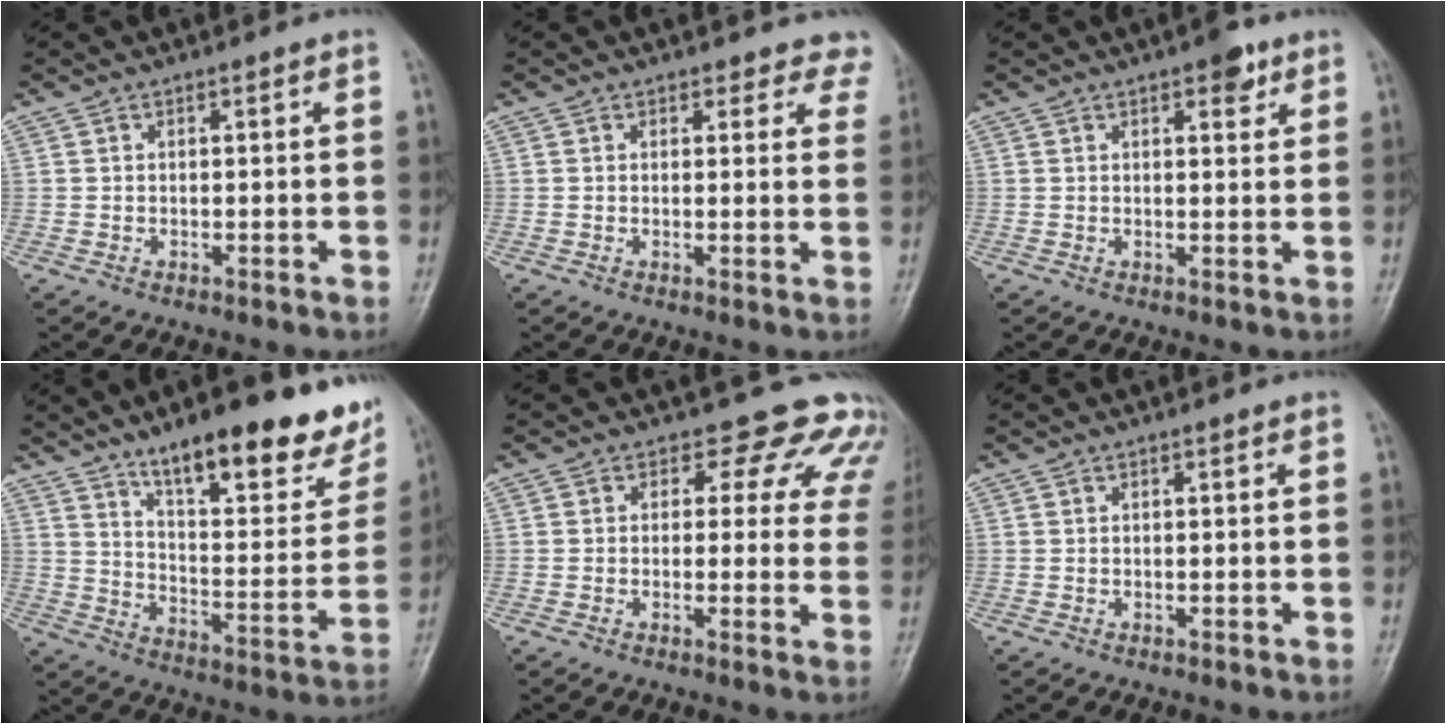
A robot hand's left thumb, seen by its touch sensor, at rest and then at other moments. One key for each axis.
{"total": 6.2, "fx": 5.4, "fy": 3.2, "fz": 0.2, "tx": 0.056, "ty": -0.019, "tz": 0.032}
{"total": 3.9, "fx": 2.3, "fy": 1.8, "fz": 2.6, "tx": -0.019, "ty": -0.008, "tz": 0.027}
{"total": 23.4, "fx": 15.8, "fy": 7.4, "fz": 15.5, "tx": -0.167, "ty": -0.078, "tz": 0.237}
{"total": 10.8, "fx": 8.8, "fy": 5.8, "fz": 2.4, "tx": 0.032, "ty": -0.036, "tz": 0.068}
{"total": 0.0}